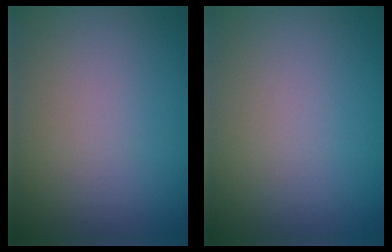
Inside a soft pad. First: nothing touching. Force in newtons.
{"total": 0.0}